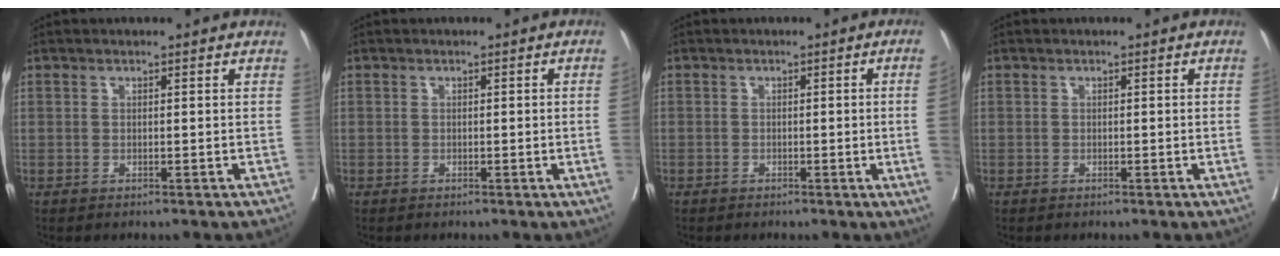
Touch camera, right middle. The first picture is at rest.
{"total": 1.8, "force": [-0.3, -0.6, 1.7], "torque": [-0.020, -0.002, -0.001]}
{"total": 4.4, "force": [-0.7, -1.6, 4.1], "torque": [-0.043, -0.008, -0.010]}
{"total": 0.8, "force": [-0.1, -0.2, 0.7], "torque": [-0.007, 0.001, 0.002]}